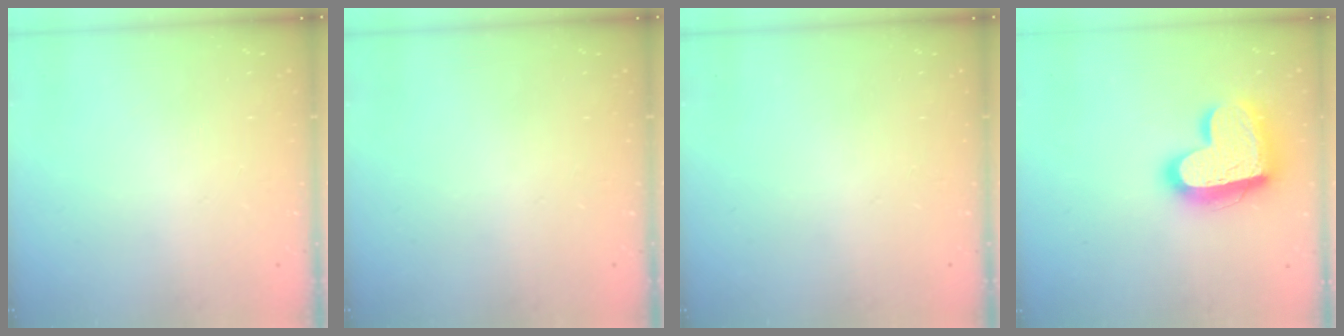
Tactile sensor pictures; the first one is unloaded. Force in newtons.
{"total": 0.0}
{"total": 0.0}
{"total": 19.9, "press": 19.9, "slide": 1.1}